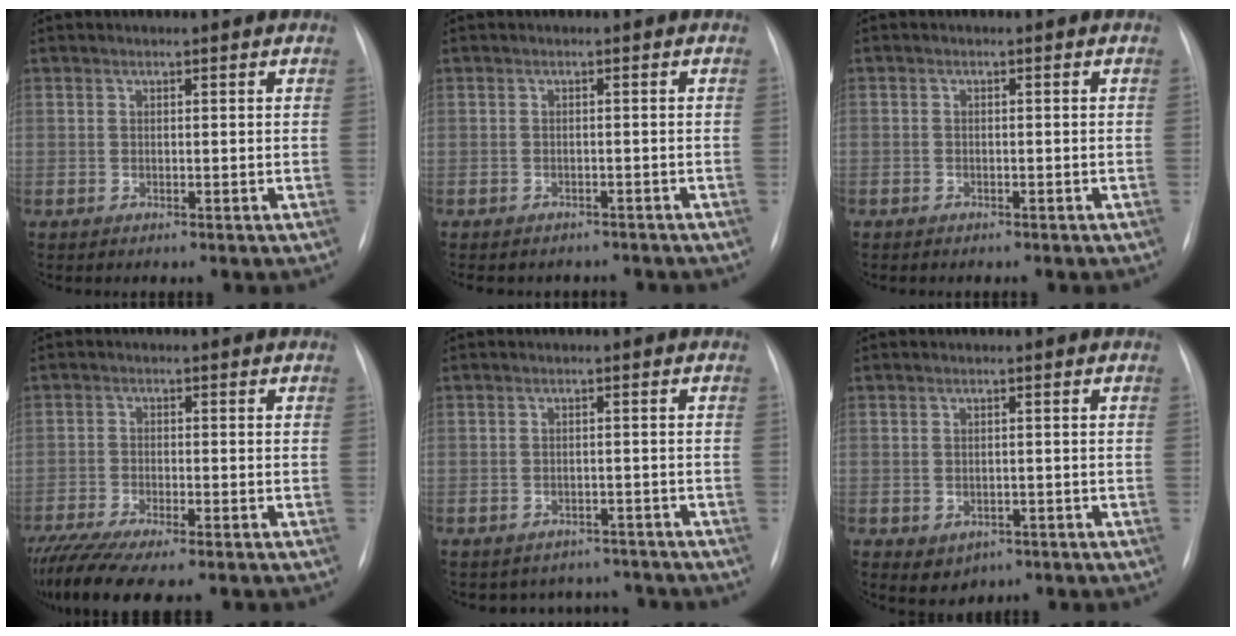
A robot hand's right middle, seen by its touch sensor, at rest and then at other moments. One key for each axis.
{"total": 7.9, "fx": -6.9, "fy": 3.3, "fz": 2.0, "tx": -0.028, "ty": 0.008, "tz": -0.073}
{"total": 1.2, "fx": -0.8, "fy": 0.8, "fz": 0.2, "tx": -0.007, "ty": 0.002, "tz": -0.010}
{"total": 10.4, "fx": -8.4, "fy": 1.3, "fz": 6.0, "tx": -0.102, "ty": -0.016, "tz": -0.135}
{"total": 6.1, "fx": -5.5, "fy": 2.6, "fz": -0.5, "tx": 0.016, "ty": 0.025, "tz": -0.062}
{"total": 2.9, "fx": -1.1, "fy": 2.4, "fz": 1.2, "tx": -0.014, "ty": 0.000, "tz": -0.002}